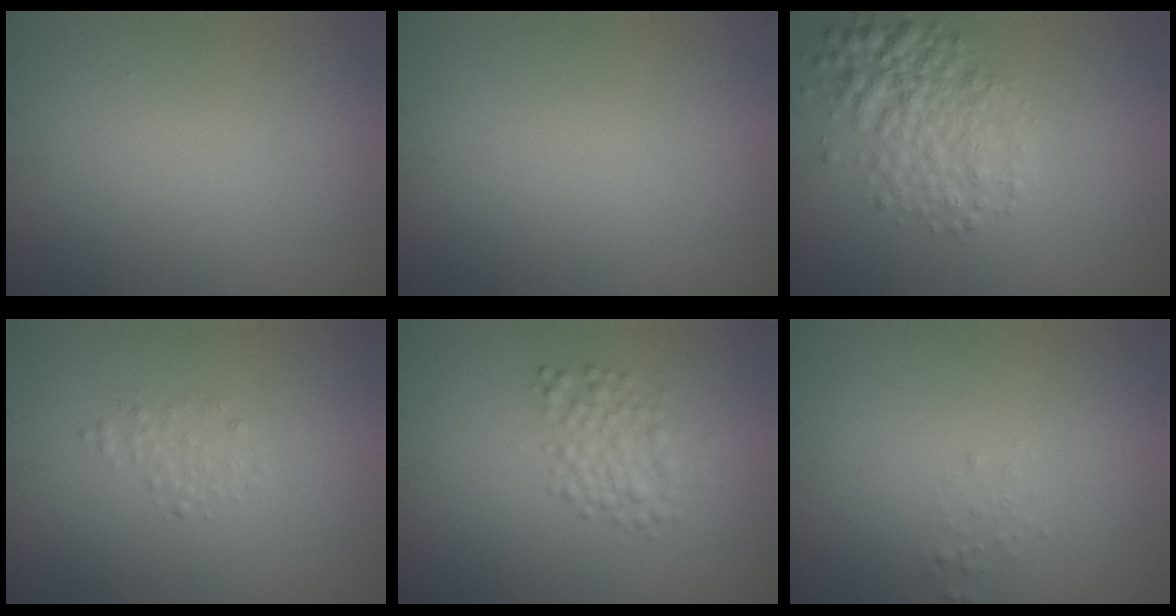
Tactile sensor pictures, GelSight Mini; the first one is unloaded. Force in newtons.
{"total": 0.0}
{"total": 4.4, "press": 4.4, "slide": 0.1}
{"total": 1.1, "press": 1.1, "slide": 0.1}
{"total": 2.7, "press": 2.7, "slide": 0.1}
{"total": 0.6, "press": 0.6, "slide": 0.1}